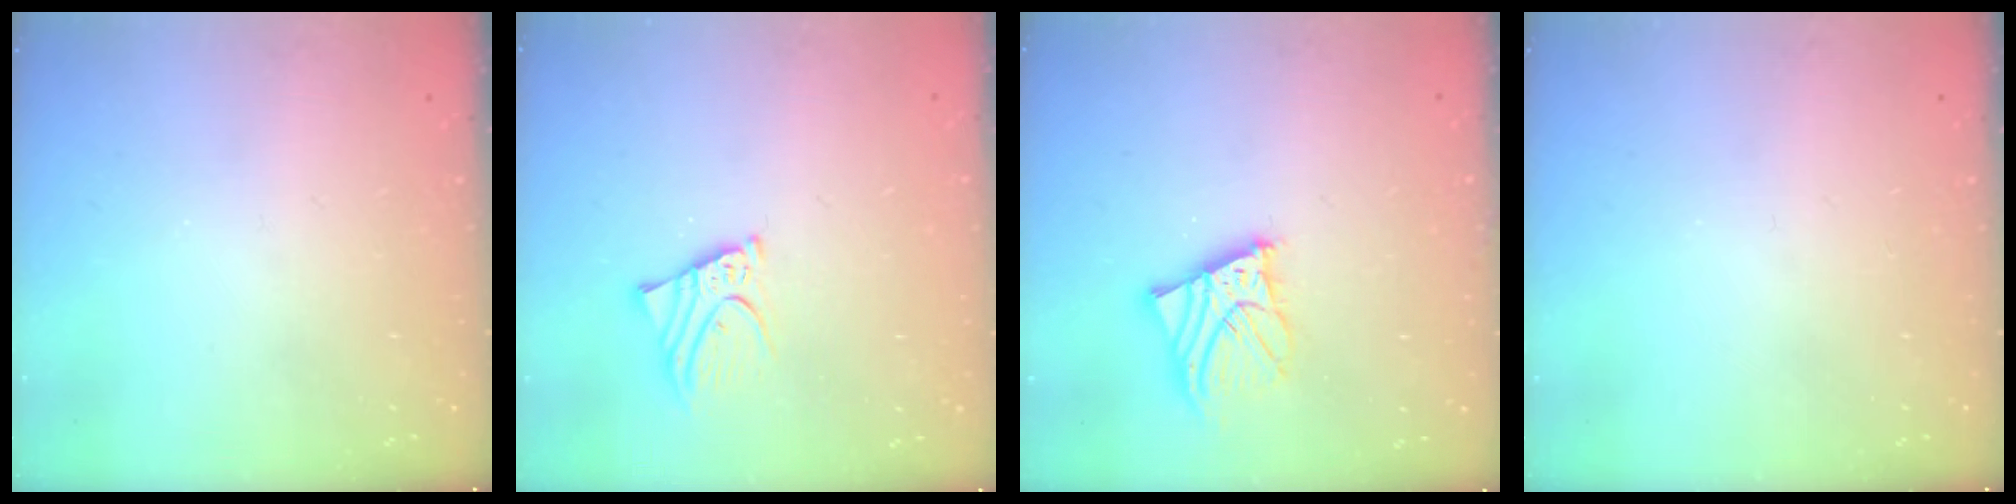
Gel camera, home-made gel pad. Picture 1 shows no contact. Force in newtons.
{"total": 4.4, "press": 4.3, "slide": 0.5}
{"total": 9.3, "press": 9.2, "slide": 1.1}
{"total": 0.0}